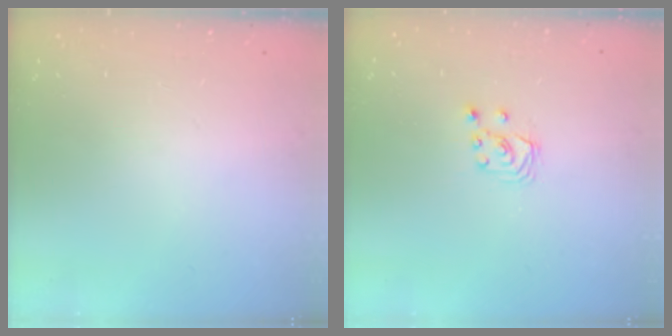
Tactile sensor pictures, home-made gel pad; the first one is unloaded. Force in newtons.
{"total": 2.6, "press": 2.6, "slide": 0.3}